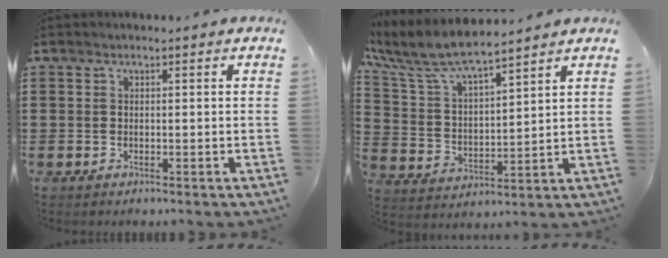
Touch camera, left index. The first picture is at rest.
{"total": 7.6, "force": [6.7, 1.4, 3.3], "torque": [-0.095, -0.034, 0.114]}